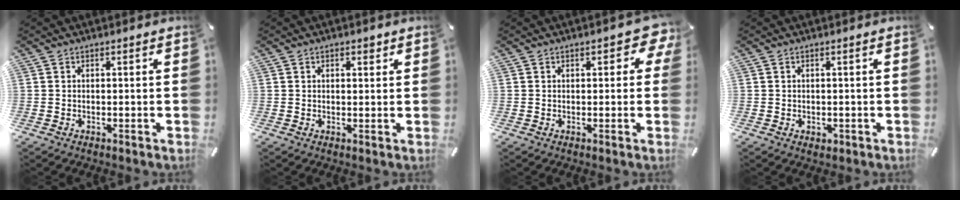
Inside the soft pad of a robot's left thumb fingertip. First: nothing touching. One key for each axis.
{"total": 1.4, "fx": 0.7, "fy": 1.0, "fz": 0.8, "tx": -0.010, "ty": 0.002, "tz": 0.009}
{"total": 5.1, "fx": 1.7, "fy": 2.9, "fz": 3.9, "tx": -0.046, "ty": 0.000, "tz": 0.025}
{"total": 0.9, "fx": -0.2, "fy": 0.8, "fz": 0.3, "tx": -0.008, "ty": 0.003, "tz": -0.005}